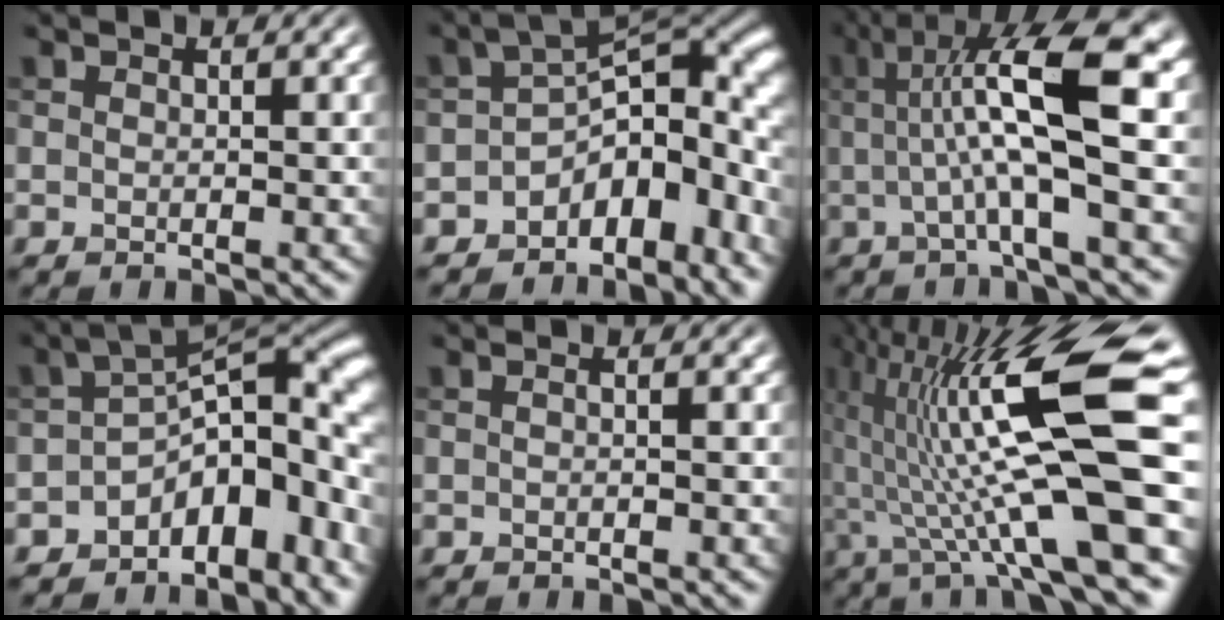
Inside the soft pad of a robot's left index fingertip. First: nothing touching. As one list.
[{"total": 9.0, "force": [-3.5, 6.0, 5.7], "torque": [-0.055, -0.002, -0.067]}, {"total": 10.4, "force": [1.6, 2.2, 10.0], "torque": [-0.154, 0.008, 0.024]}, {"total": 10.1, "force": [-3.8, 5.9, 7.2], "torque": [-0.078, 0.000, -0.066]}, {"total": 0.6, "force": [0.0, 0.2, 0.6], "torque": [-0.011, -0.004, -0.007]}, {"total": 15.7, "force": [0.7, 3.1, 15.4], "torque": [-0.262, 0.018, 0.015]}]